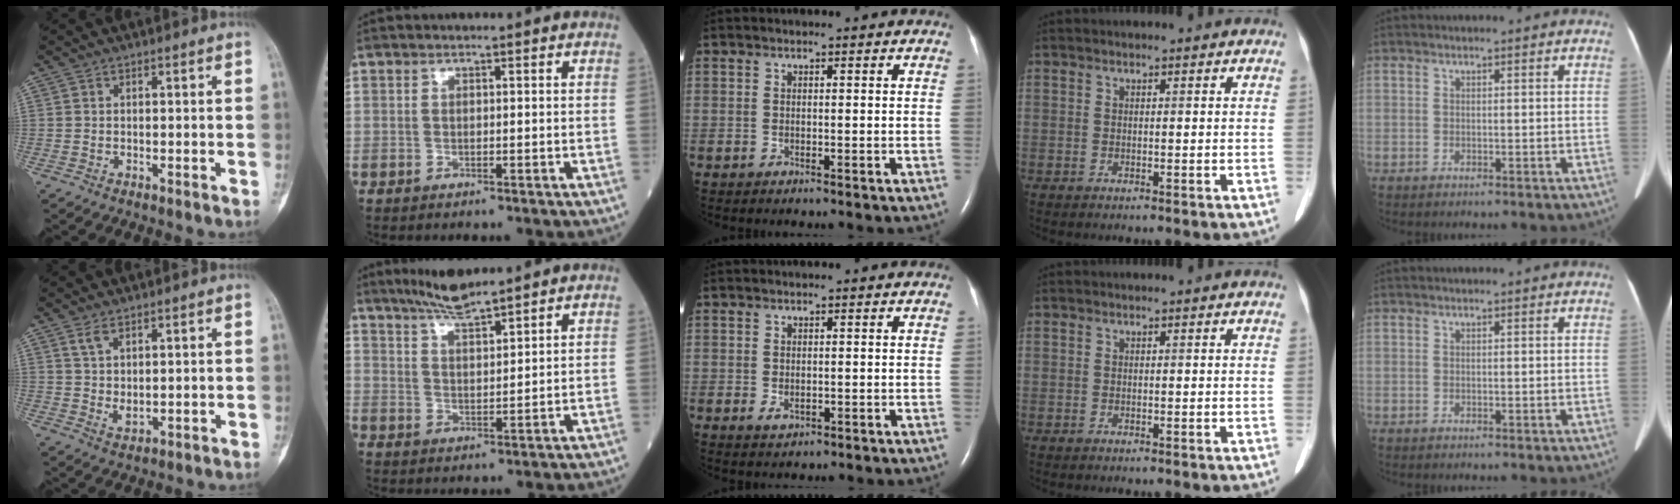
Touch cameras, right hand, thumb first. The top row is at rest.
{"thumb": {"total": 3.6, "force": [1.8, 1.7, 2.7], "torque": [-0.054, -0.014, 0.043]}, "index": {"total": 6.4, "force": [5.6, 0.0, 3.0], "torque": [-0.061, -0.002, 0.109]}, "middle": {"total": 1.6, "force": [-0.4, 0.9, 1.2], "torque": [-0.024, -0.004, -0.001]}}